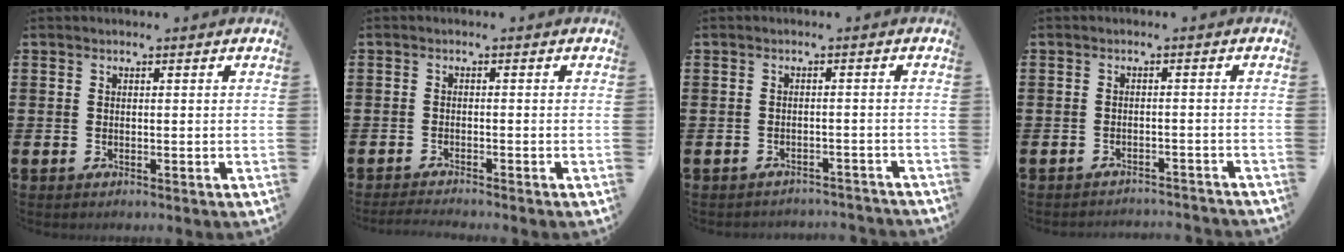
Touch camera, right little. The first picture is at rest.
{"total": 1.3, "force": [-1.2, -0.1, 0.4], "torque": [-0.006, 0.001, -0.024]}
{"total": 1.5, "force": [-1.5, 0.0, -0.1], "torque": [-0.003, 0.004, -0.032]}
{"total": 1.5, "force": [-1.5, -0.1, -0.1], "torque": [-0.003, 0.004, -0.032]}